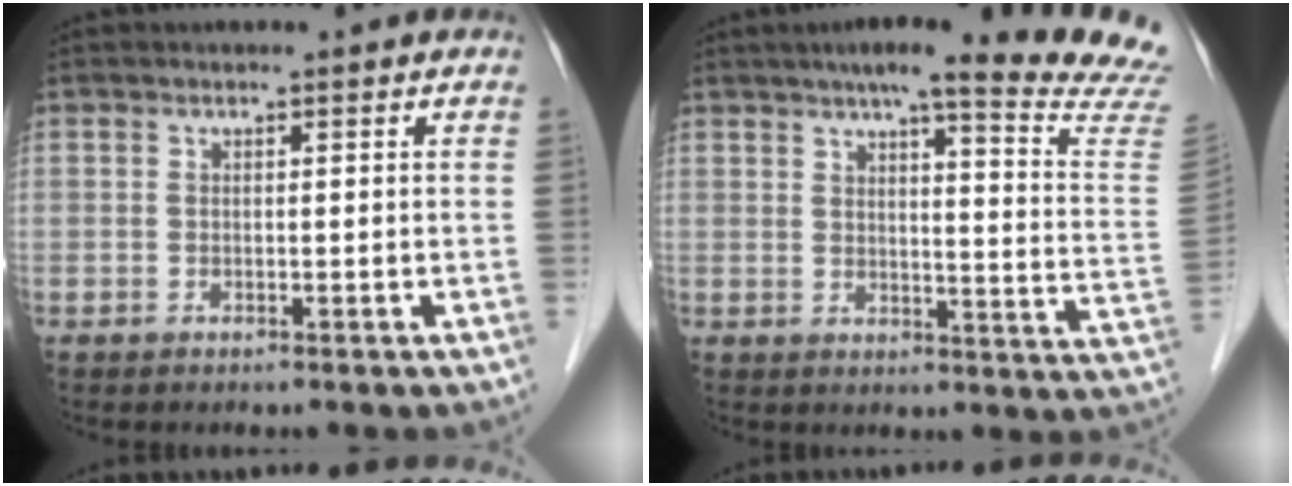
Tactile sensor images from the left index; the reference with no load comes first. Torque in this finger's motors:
{"motor_torque": [-0.05, -0.27, 0.31, 0.05]}